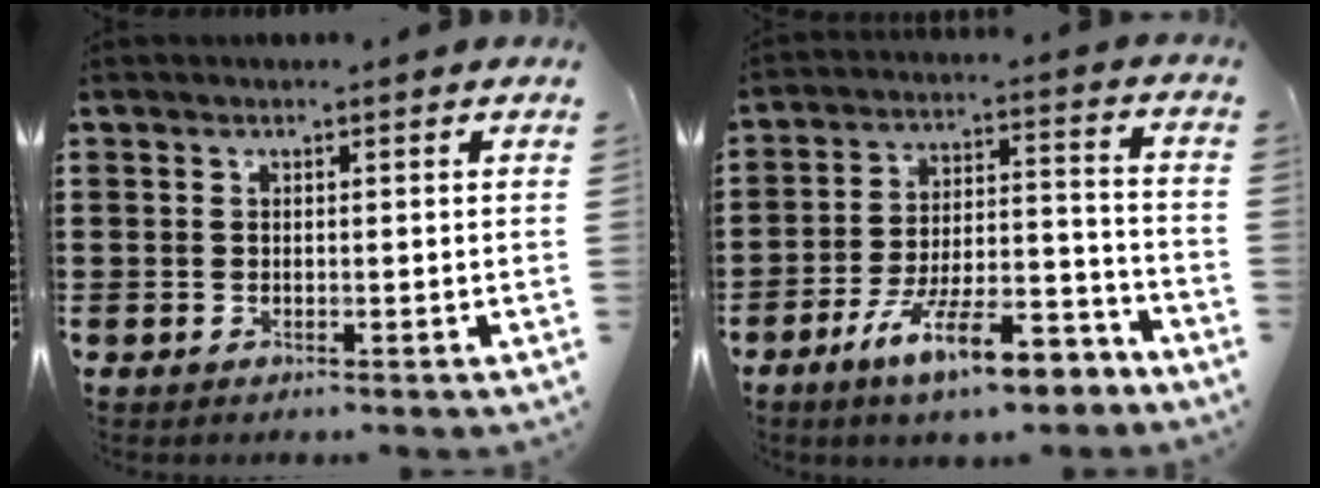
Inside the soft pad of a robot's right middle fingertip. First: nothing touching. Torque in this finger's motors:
{"motor_torque": [2.14, 0.00, 0.93, 0.21]}